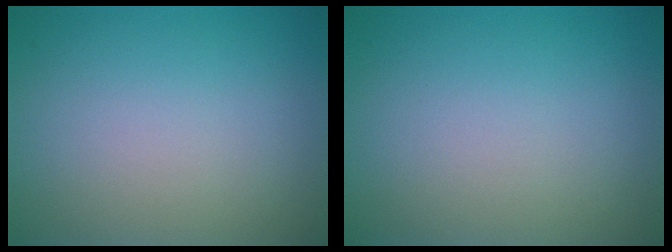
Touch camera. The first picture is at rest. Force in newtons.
{"total": 0.0}